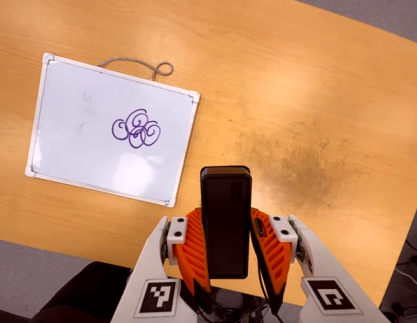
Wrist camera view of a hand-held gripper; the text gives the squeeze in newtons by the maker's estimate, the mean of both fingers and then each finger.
{"total": 4.4, "left": 3.4, "right": 5.5}